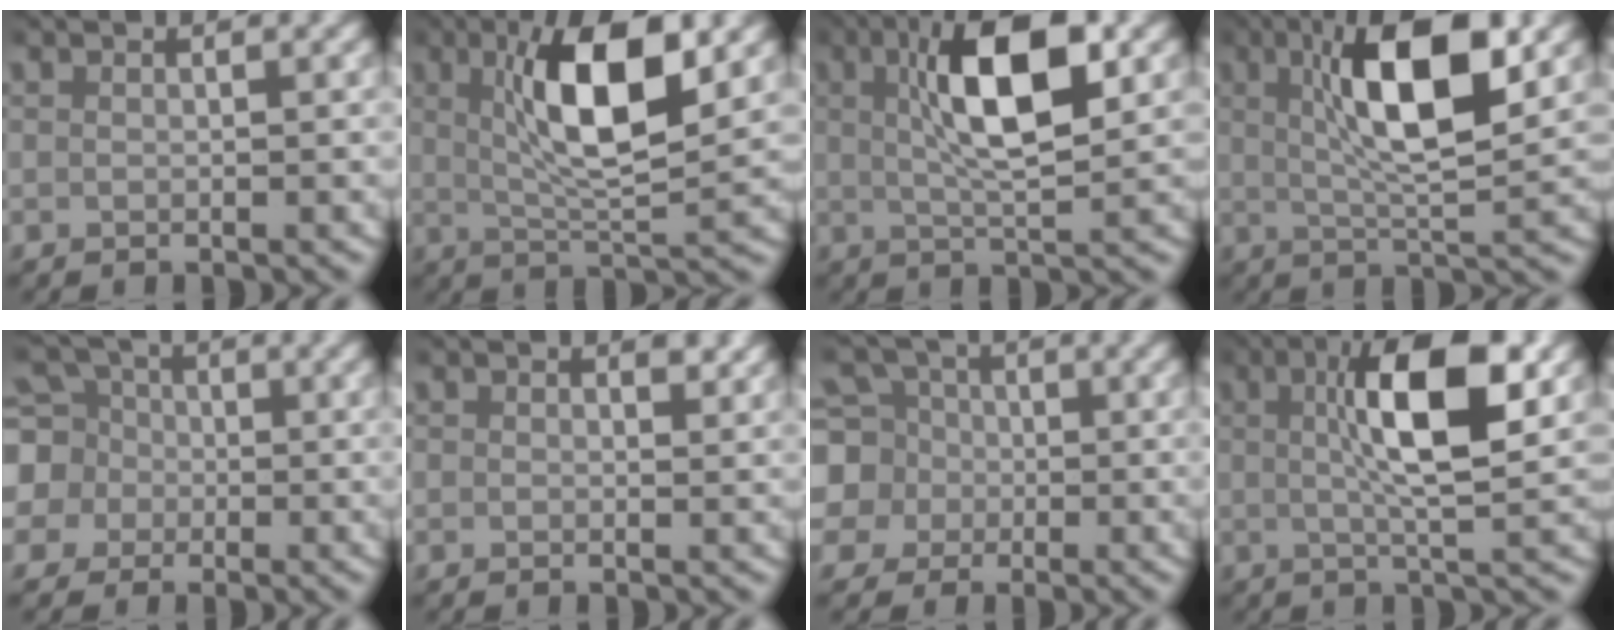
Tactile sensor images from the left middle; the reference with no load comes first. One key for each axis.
{"total": 8.1, "fx": 2.4, "fy": 1.8, "fz": 7.5, "tx": -0.131, "ty": 0.001, "tz": 0.039}
{"total": 8.7, "fx": 2.0, "fy": 2.5, "fz": 8.1, "tx": -0.130, "ty": 0.014, "tz": 0.029}
{"total": 9.5, "fx": 2.7, "fy": 2.3, "fz": 8.8, "tx": -0.145, "ty": 0.010, "tz": 0.038}
{"total": 9.2, "fx": -0.4, "fy": 8.8, "fz": 2.9, "tx": -0.090, "ty": -0.021, "tz": -0.019}
{"total": 1.1, "fx": 0.6, "fy": 0.7, "fz": 0.6, "tx": -0.002, "ty": -0.002, "tz": 0.009}
{"total": 9.4, "fx": -0.6, "fy": 8.9, "fz": 2.9, "tx": -0.089, "ty": -0.027, "tz": -0.020}
{"total": 8.5, "fx": 1.9, "fy": 2.1, "fz": 8.0, "tx": -0.135, "ty": 0.007, "tz": 0.027}